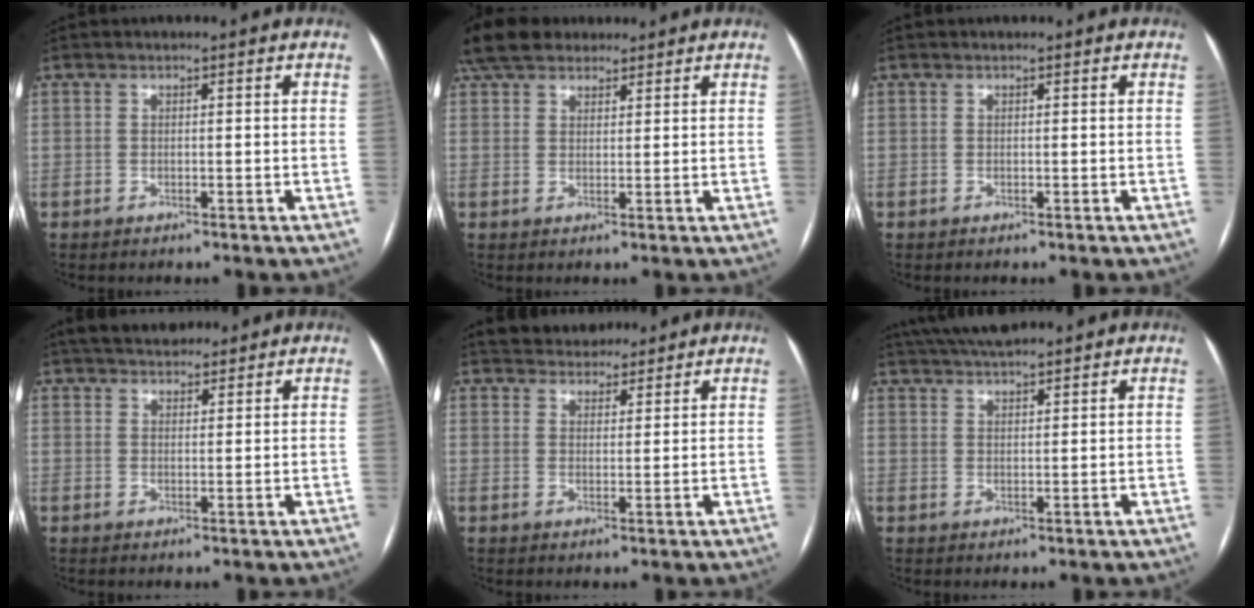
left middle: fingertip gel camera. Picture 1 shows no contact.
{"total": 10.1, "force": [8.1, 4.7, 3.8], "torque": [-0.069, 0.043, 0.146]}
{"total": 0.0}
{"total": 8.0, "force": [6.8, 3.1, 2.8], "torque": [-0.039, 0.025, 0.109]}
{"total": 6.9, "force": [6.2, 2.8, 1.0], "torque": [-0.007, 0.012, 0.092]}
{"total": 8.2, "force": [7.2, 1.4, 3.7], "torque": [-0.065, 0.031, 0.124]}